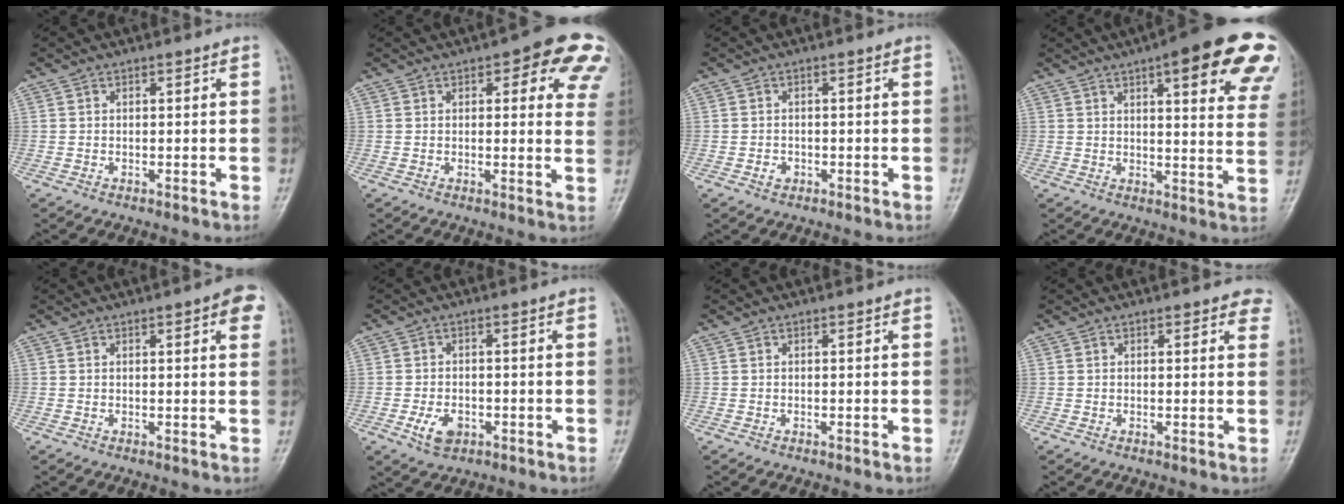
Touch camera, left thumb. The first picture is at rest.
{"total": 12.8, "force": [6.3, 5.1, 9.8], "torque": [-0.066, -0.018, 0.057]}
{"total": 1.5, "force": [-0.7, 1.2, 0.6], "torque": [-0.006, 0.004, -0.010]}
{"total": 21.2, "force": [11.2, 5.5, 17.2], "torque": [-0.189, -0.027, 0.126]}
{"total": 4.9, "force": [2.2, 1.3, 4.2], "torque": [-0.038, -0.001, 0.019]}
{"total": 4.5, "force": [-1.8, 2.9, 2.9], "torque": [-0.051, 0.003, -0.027]}
{"total": 0.0}
{"total": 3.2, "force": [2.3, 1.4, 1.6], "torque": [0.008, -0.005, 0.017]}